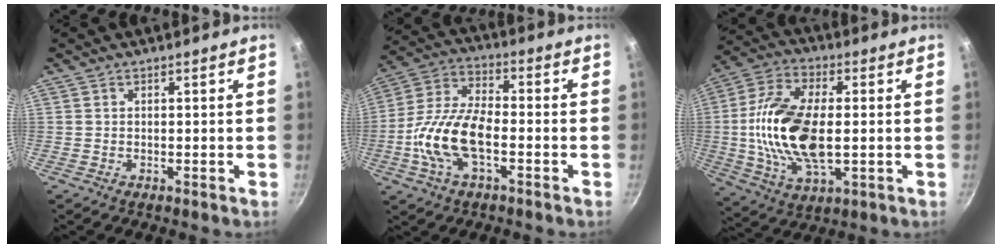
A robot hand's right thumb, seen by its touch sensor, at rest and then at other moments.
{"total": 14.2, "force": [-3.6, 6.9, 11.8], "torque": [-0.243, 0.032, -0.072]}
{"total": 18.6, "force": [-0.4, 9.2, 16.2], "torque": [-0.328, 0.001, -0.005]}